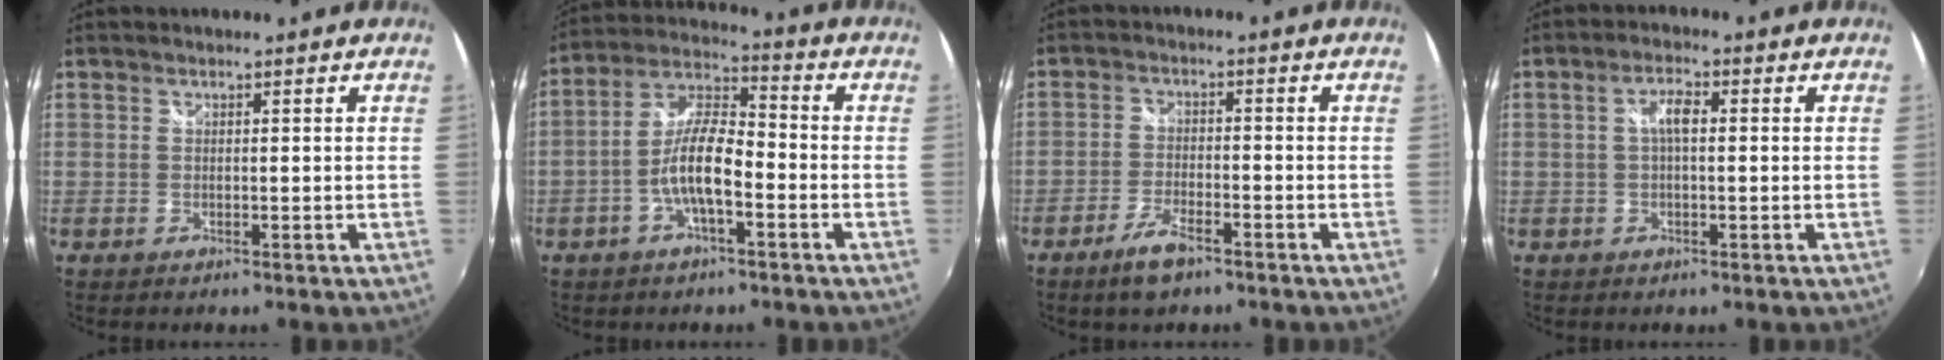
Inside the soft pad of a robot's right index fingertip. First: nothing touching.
{"total": 9.5, "force": [-3.4, 2.7, 8.4], "torque": [-0.179, 0.013, -0.064]}
{"total": 5.7, "force": [-4.1, 1.9, 3.6], "torque": [-0.089, -0.006, -0.076]}
{"total": 3.3, "force": [0.2, 1.1, 3.1], "torque": [-0.059, 0.009, 0.003]}